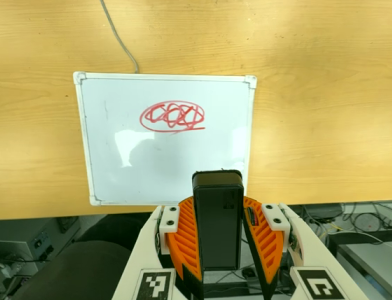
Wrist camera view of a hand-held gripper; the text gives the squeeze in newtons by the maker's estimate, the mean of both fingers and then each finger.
{"total": 7.6, "left": 6.9, "right": 8.3}